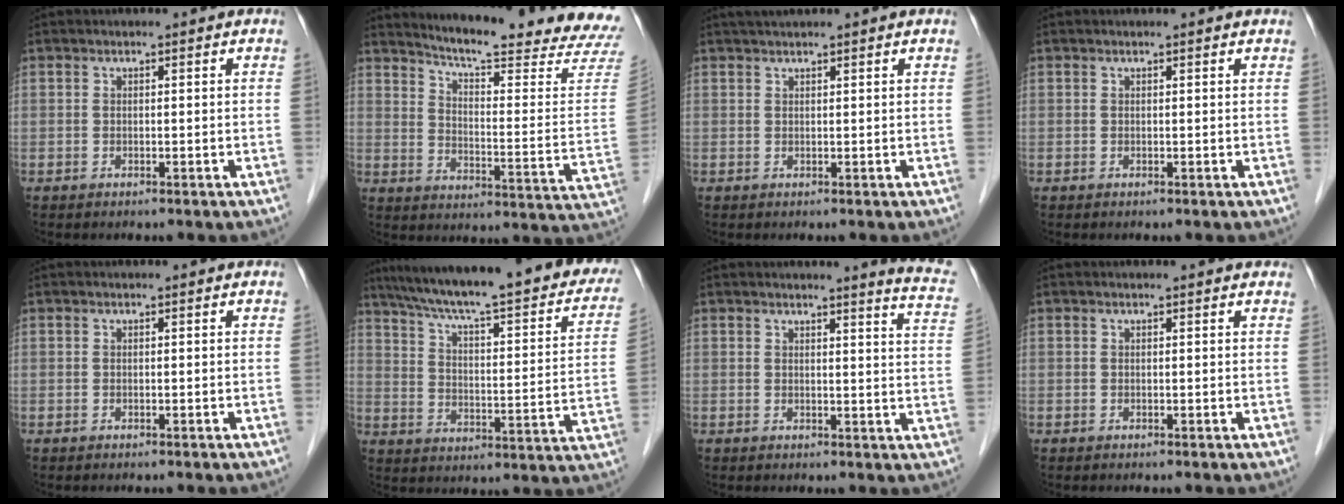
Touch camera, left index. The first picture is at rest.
{"total": 23.2, "force": [21.8, 0.2, 8.0], "torque": [-0.113, -0.108, 0.269]}
{"total": 3.9, "force": [3.5, 0.3, 1.8], "torque": [-0.017, 0.032, 0.056]}
{"total": 1.6, "force": [1.5, 0.4, 0.3], "torque": [-0.002, 0.007, 0.014]}
{"total": 0.0}
{"total": 31.4, "force": [25.2, 5.2, 18.0], "torque": [-0.269, -0.024, 0.326]}
{"total": 7.7, "force": [7.3, -0.2, 2.4], "torque": [-0.014, -0.055, 0.057]}
{"total": 2.3, "force": [2.1, 0.8, 0.5], "torque": [0.003, 0.009, 0.016]}